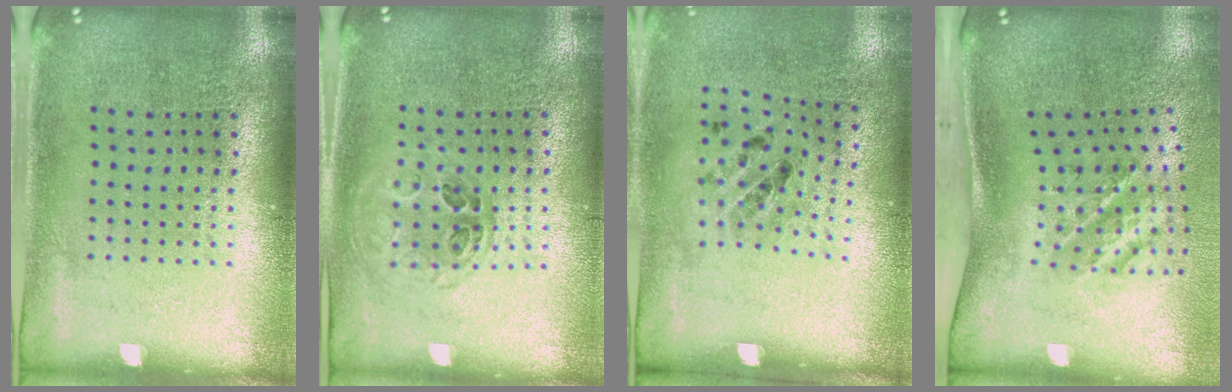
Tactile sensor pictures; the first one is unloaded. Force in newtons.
{"total": 1.0, "press": 1.0, "slide": 0.4}
{"total": 1.3, "press": 0.8, "slide": 1.1}
{"total": 2.2, "press": 1.2, "slide": 1.8}